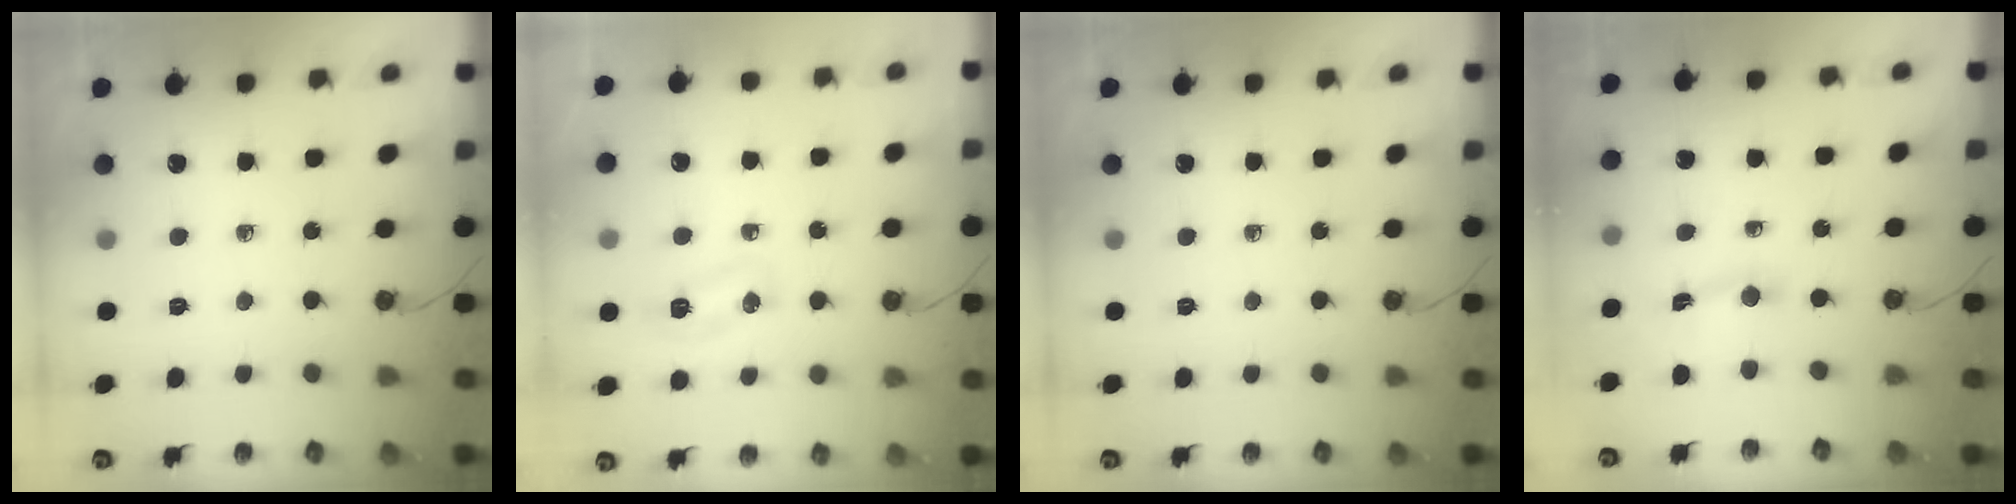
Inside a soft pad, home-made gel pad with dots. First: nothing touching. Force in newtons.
{"total": 11.4, "press": 6.3, "slide": 9.5}
{"total": 0.0}
{"total": 1.5, "press": 1.5, "slide": 0.2}